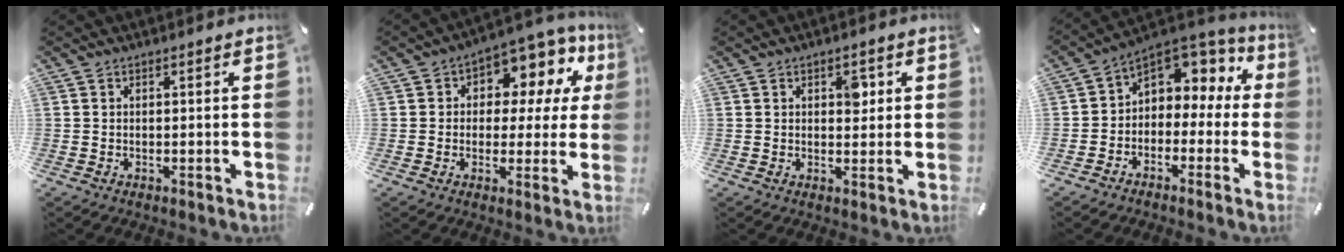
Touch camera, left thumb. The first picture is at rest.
{"total": 9.8, "force": [3.6, 6.7, 6.2], "torque": [-0.087, -0.026, 0.064]}
{"total": 3.9, "force": [1.4, 2.4, 2.7], "torque": [-0.010, -0.010, 0.010]}
{"total": 5.9, "force": [2.1, 5.3, 1.8], "torque": [-0.030, -0.026, 0.038]}